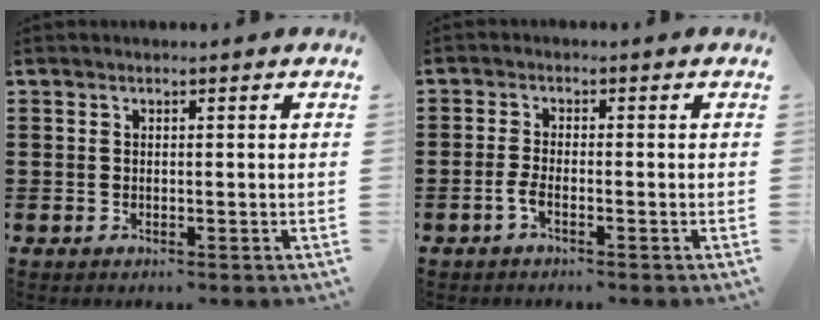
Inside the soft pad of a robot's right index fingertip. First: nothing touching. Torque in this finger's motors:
{"motor_torque": [1.16, 0.98, 0.03, 0.01]}